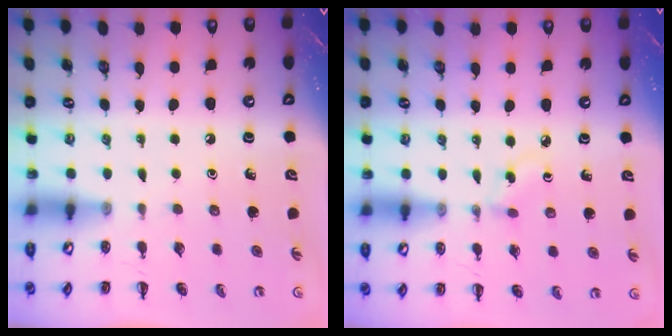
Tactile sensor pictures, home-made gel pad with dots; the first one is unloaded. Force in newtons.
{"total": 2.6, "press": 2.3, "slide": 1.1}